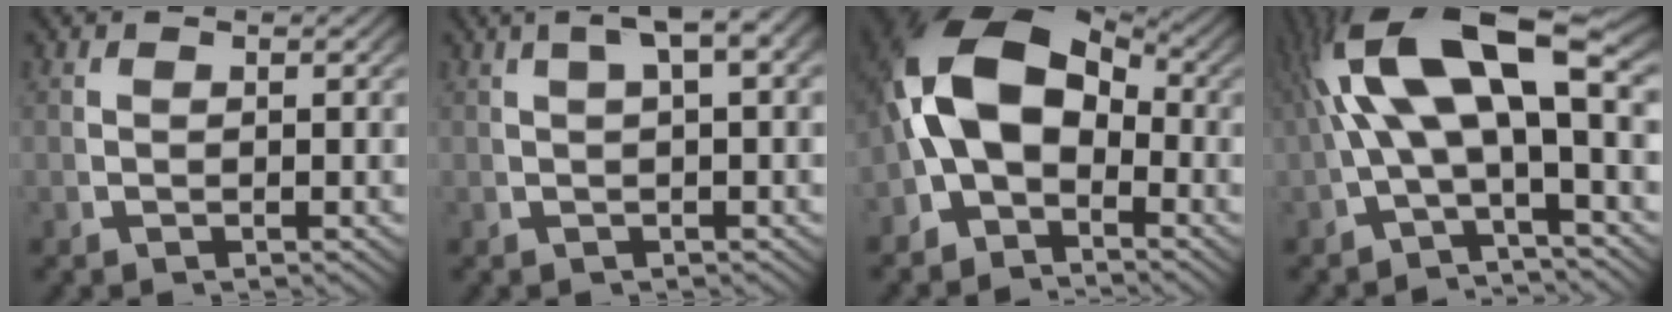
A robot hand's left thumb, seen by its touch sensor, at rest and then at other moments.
{"total": 5.5, "force": [2.2, 1.9, 4.7], "torque": [-0.060, 0.030, 0.027]}
{"total": 14.0, "force": [-0.1, 10.2, 9.6], "torque": [-0.179, -0.015, -0.010]}
{"total": 11.7, "force": [0.8, 5.7, 10.2], "torque": [-0.195, -0.002, 0.022]}